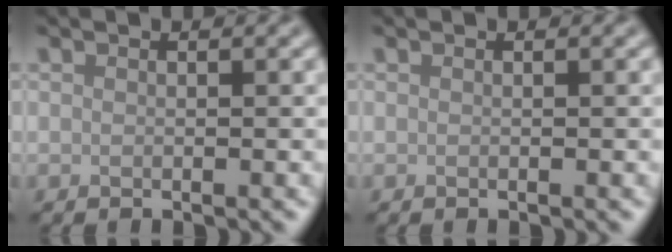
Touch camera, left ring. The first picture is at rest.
{"total": 0.0}